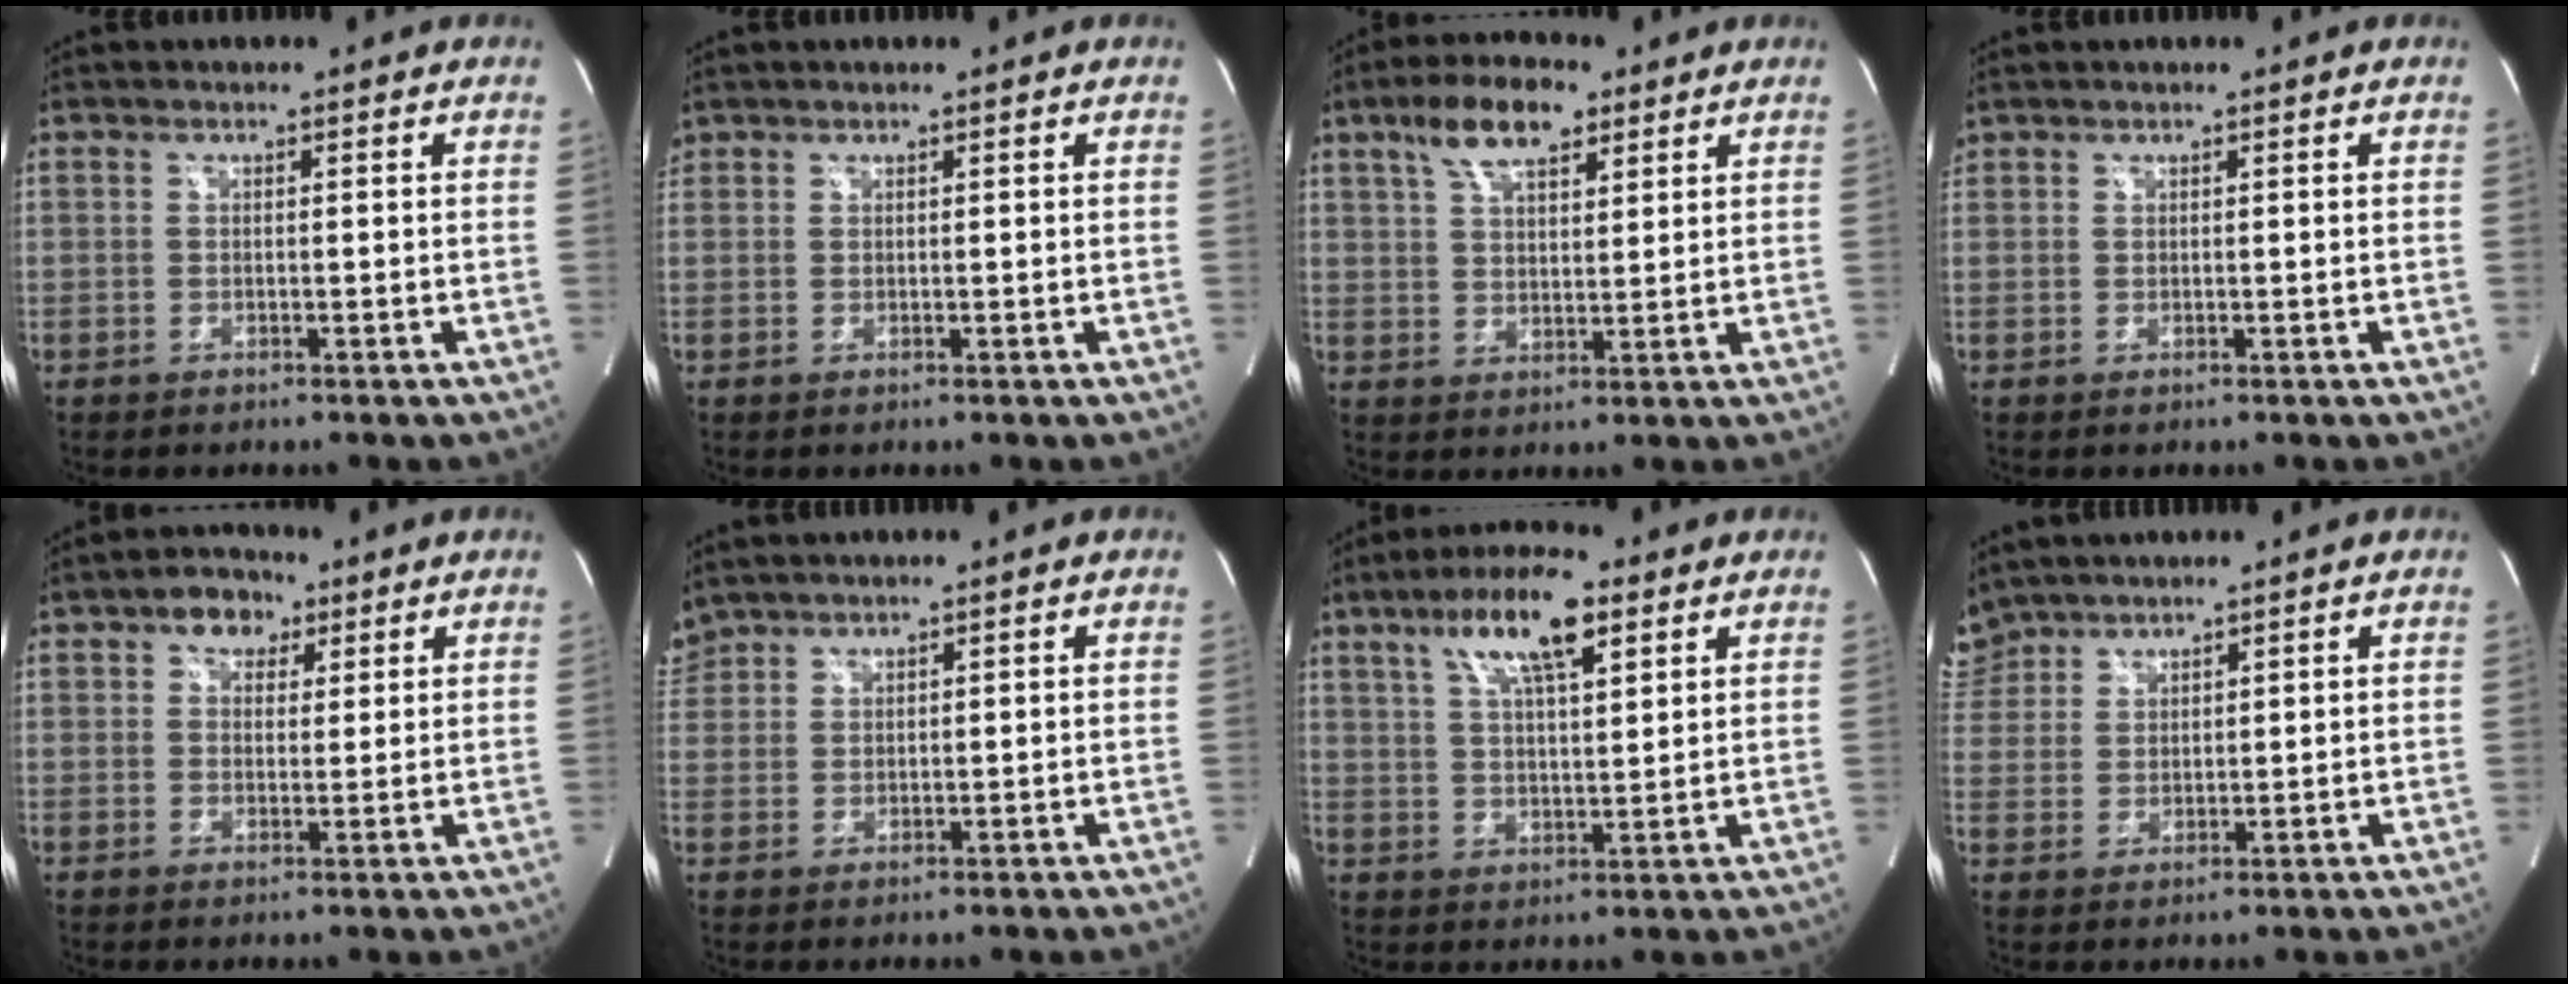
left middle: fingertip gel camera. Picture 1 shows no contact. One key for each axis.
{"total": 1.1, "fx": 0.8, "fy": 0.7, "fz": 0.0, "tx": 0.001, "ty": 0.015, "tz": 0.016}
{"total": 8.7, "fx": 5.3, "fy": 3.4, "fz": 6.0, "tx": -0.114, "ty": 0.018, "tz": 0.097}
{"total": 0.6, "fx": 0.5, "fy": 0.3, "fz": 0.0, "tx": -0.001, "ty": 0.012, "tz": 0.012}
{"total": 4.7, "fx": 2.5, "fy": 3.3, "fz": 2.4, "tx": -0.035, "ty": 0.019, "tz": 0.040}
{"total": 3.6, "fx": 3.4, "fy": 1.3, "fz": 0.1, "tx": -0.012, "ty": 0.019, "tz": 0.074}
{"total": 10.8, "fx": 6.0, "fy": 2.5, "fz": 8.7, "tx": -0.161, "ty": 0.016, "tz": 0.104}
{"total": 6.3, "fx": 5.6, "fy": 2.8, "fz": 0.2, "tx": -0.009, "ty": 0.014, "tz": 0.121}